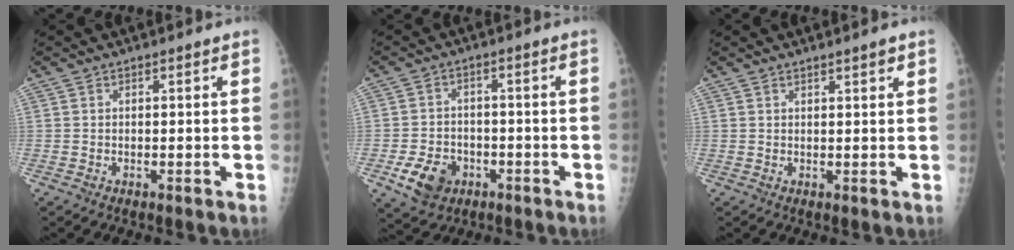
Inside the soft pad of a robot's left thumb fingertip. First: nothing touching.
{"total": 7.6, "force": [-3.3, 5.7, 3.7], "torque": [-0.053, 0.014, -0.051]}
{"total": 1.4, "force": [1.1, 0.2, 0.9], "torque": [-0.011, -0.006, 0.017]}